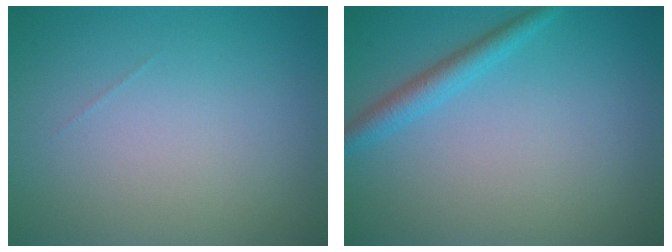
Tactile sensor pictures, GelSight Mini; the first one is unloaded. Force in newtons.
{"total": 2.2, "press": 2.2, "slide": 0.1}